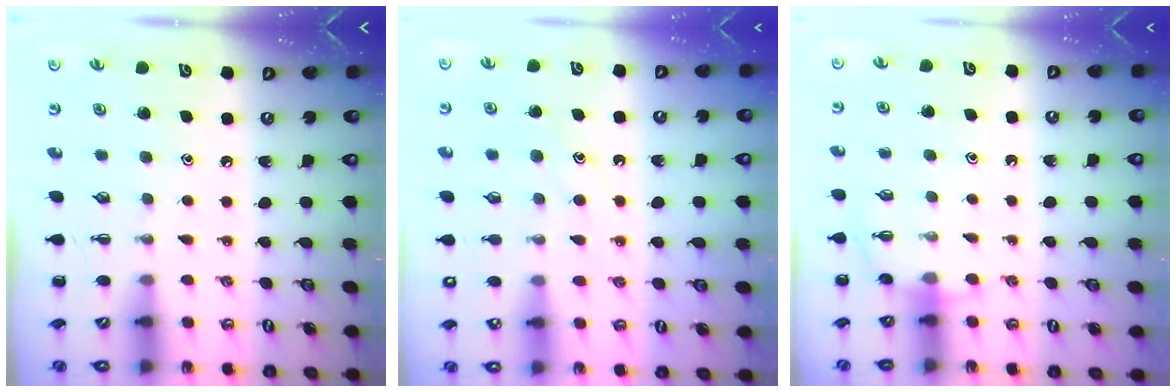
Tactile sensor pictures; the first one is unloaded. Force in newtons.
{"total": 10.9, "press": 10.9, "slide": 1.0}
{"total": 5.5, "press": 5.4, "slide": 1.3}